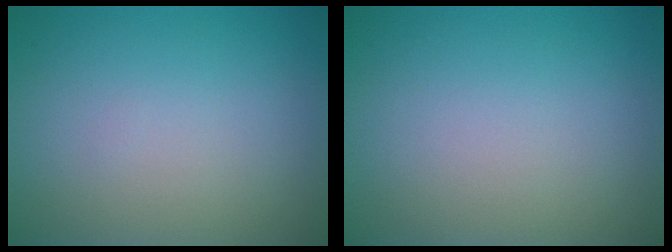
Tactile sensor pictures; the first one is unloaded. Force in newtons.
{"total": 0.0}